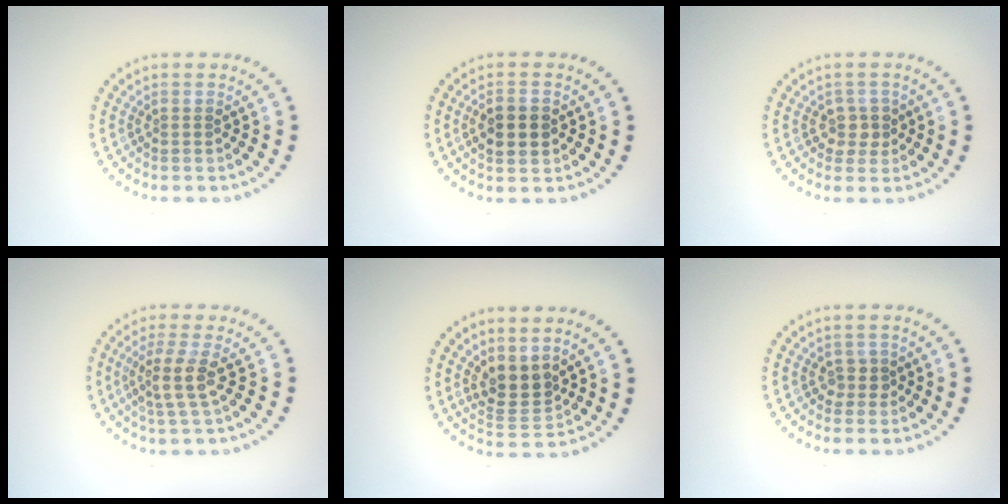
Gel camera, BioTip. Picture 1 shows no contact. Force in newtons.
{"total": 2.9, "press": 2.9, "slide": 0.2}
{"total": 1.6, "press": 1.5, "slide": 0.7}
{"total": 3.0, "press": 2.3, "slide": 1.8}
{"total": 3.1, "press": 2.6, "slide": 1.7}
{"total": 1.2, "press": 0.9, "slide": 0.8}